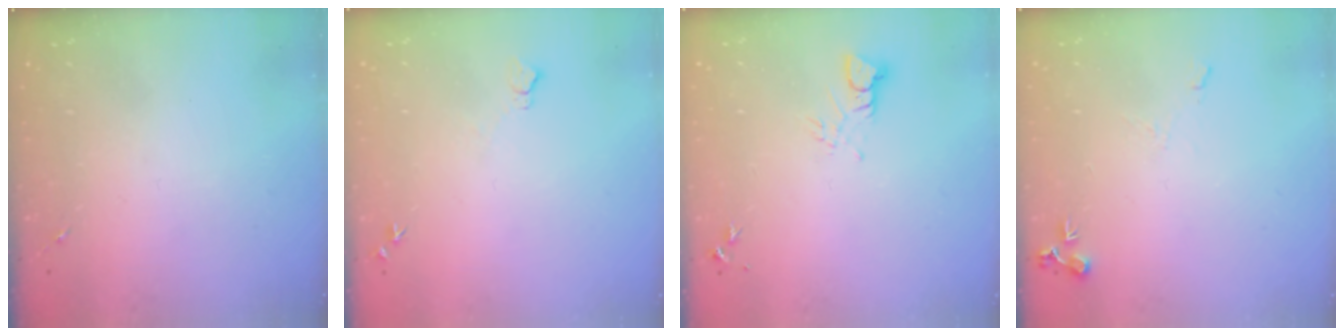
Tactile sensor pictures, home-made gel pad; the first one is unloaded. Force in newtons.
{"total": 5.5, "press": 5.5, "slide": 0.7}
{"total": 3.5, "press": 3.5, "slide": 0.2}
{"total": 6.8, "press": 6.8, "slide": 0.9}